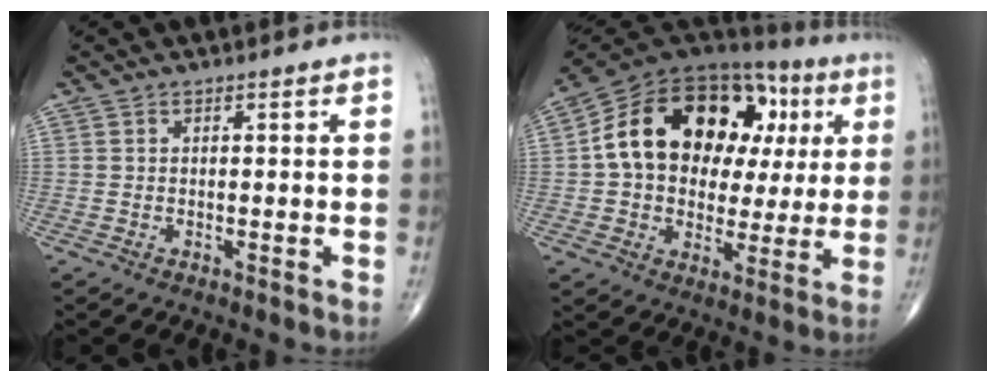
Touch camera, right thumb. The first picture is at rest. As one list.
[{"total": 24.4, "force": [4.8, 16.4, 17.4], "torque": [-0.248, 0.037, 0.074]}]